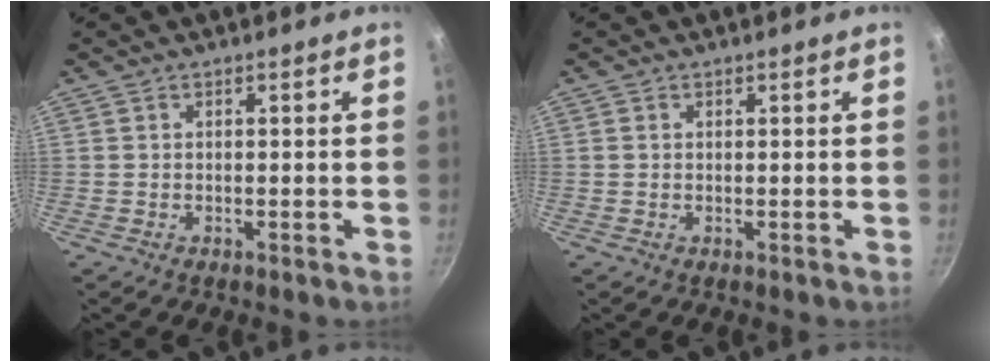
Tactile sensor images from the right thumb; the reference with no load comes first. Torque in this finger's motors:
{"motor_torque": [-0.04, -0.26, -0.19, -0.40, -0.02]}